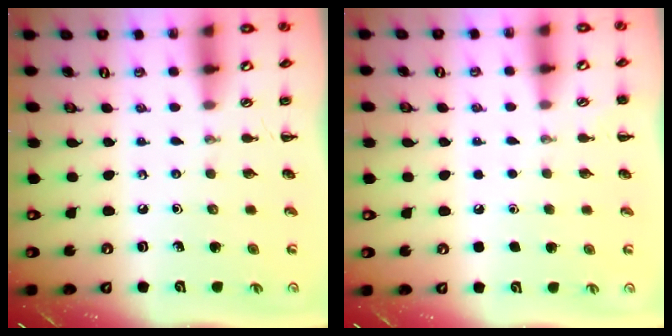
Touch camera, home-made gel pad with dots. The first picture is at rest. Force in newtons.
{"total": 1.6, "press": 1.6, "slide": 0.1}